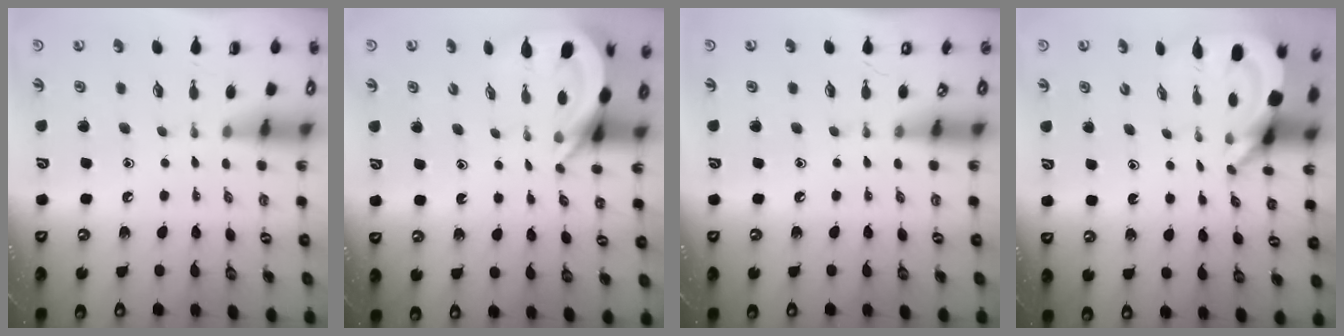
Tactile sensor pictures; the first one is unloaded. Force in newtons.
{"total": 5.1, "press": 5.1, "slide": 0.4}
{"total": 0.0}
{"total": 6.2, "press": 6.2, "slide": 0.5}